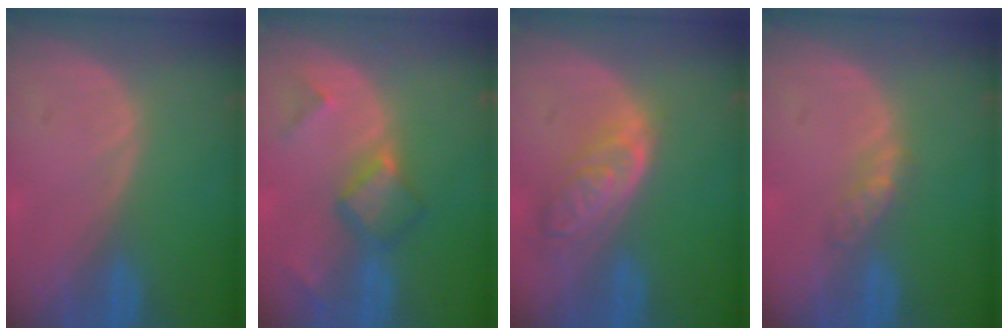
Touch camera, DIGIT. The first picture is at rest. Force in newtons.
{"total": 5.5, "press": 5.0, "slide": 2.2}
{"total": 6.5, "press": 5.9, "slide": 2.7}
{"total": 2.8, "press": 2.5, "slide": 1.2}